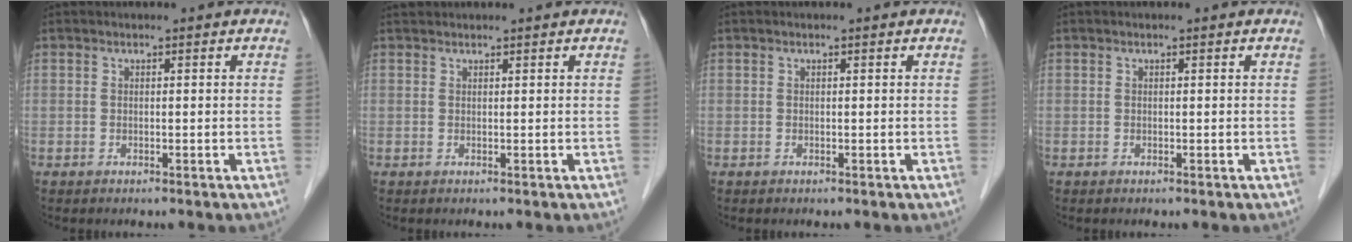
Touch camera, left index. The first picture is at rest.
{"total": 1.3, "force": [1.3, 0.2, 0.2], "torque": [-0.007, 0.022, 0.026]}
{"total": 0.0}
{"total": 0.0}